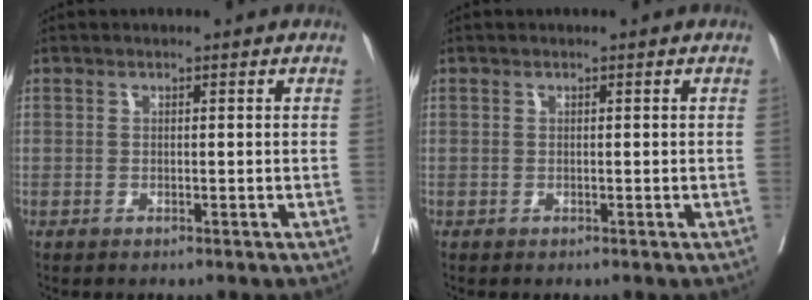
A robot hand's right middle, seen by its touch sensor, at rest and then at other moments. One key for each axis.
{"total": 0.0}